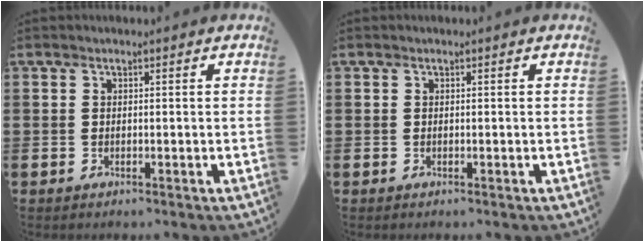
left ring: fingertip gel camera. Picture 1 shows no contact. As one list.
[{"total": 0.0}]